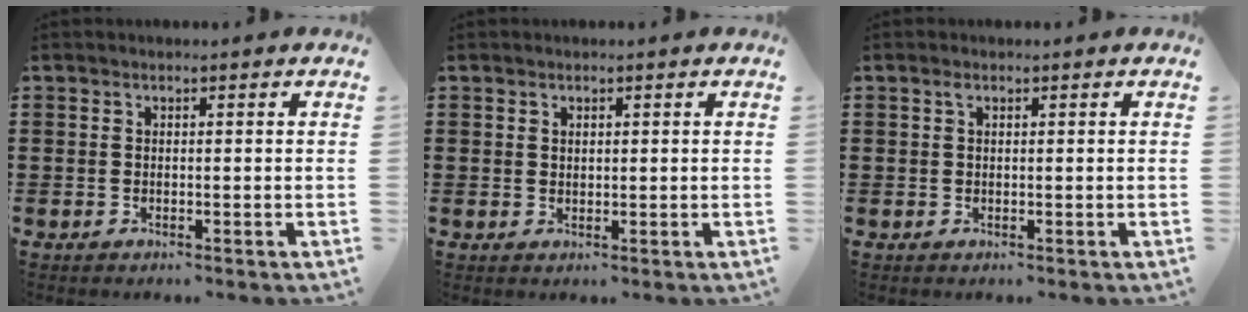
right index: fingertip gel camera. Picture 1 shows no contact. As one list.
[{"total": 0.8, "force": [0.6, 0.5, 0.3], "torque": [-0.008, 0.003, 0.011]}, {"total": 0.8, "force": [0.3, 0.3, 0.6], "torque": [-0.014, 0.001, 0.006]}]